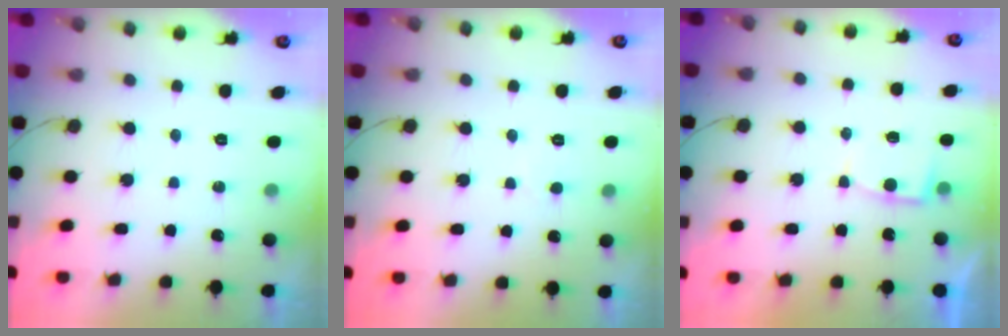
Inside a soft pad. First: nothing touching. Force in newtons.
{"total": 1.3, "press": 1.3, "slide": 0.1}
{"total": 4.0, "press": 4.0, "slide": 0.4}